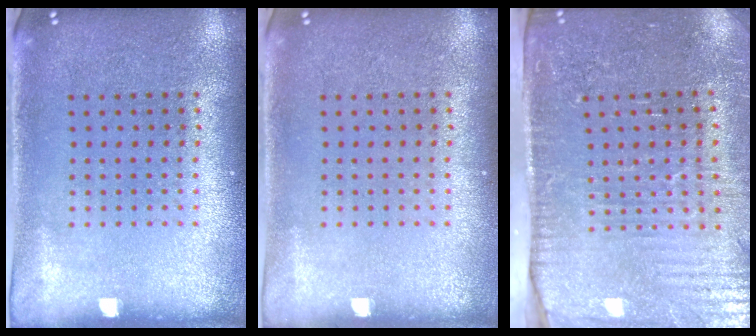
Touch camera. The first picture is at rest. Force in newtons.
{"total": 0.0}
{"total": 4.2, "press": 3.8, "slide": 1.7}